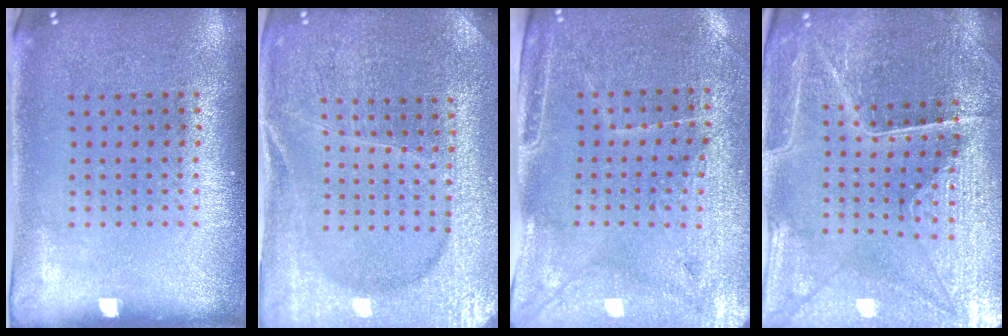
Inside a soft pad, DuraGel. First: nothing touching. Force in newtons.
{"total": 4.2, "press": 4.0, "slide": 1.2}
{"total": 3.2, "press": 2.9, "slide": 1.2}
{"total": 3.8, "press": 3.8, "slide": 0.5}